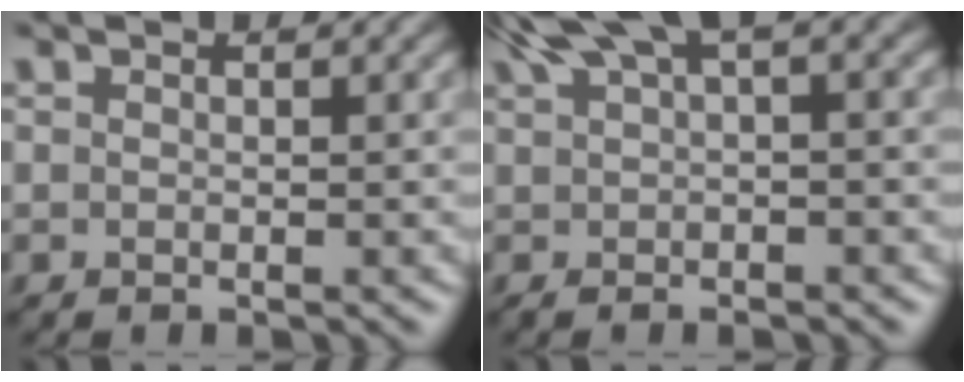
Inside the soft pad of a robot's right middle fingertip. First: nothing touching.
{"total": 5.9, "force": [2.1, 1.6, 5.3], "torque": [-0.093, 0.014, 0.035]}